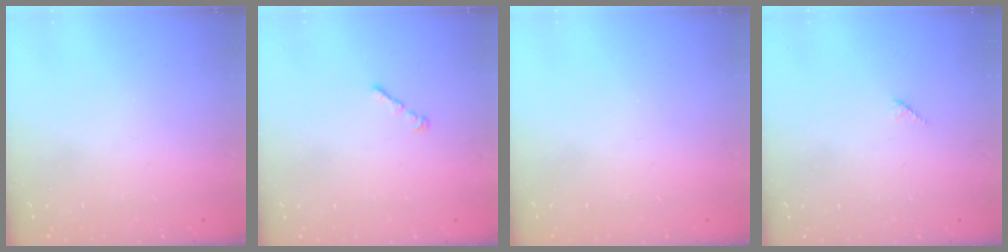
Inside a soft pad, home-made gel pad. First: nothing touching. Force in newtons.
{"total": 1.0, "press": 0.9, "slide": 0.5}
{"total": 0.0}
{"total": 4.2, "press": 4.1, "slide": 0.7}